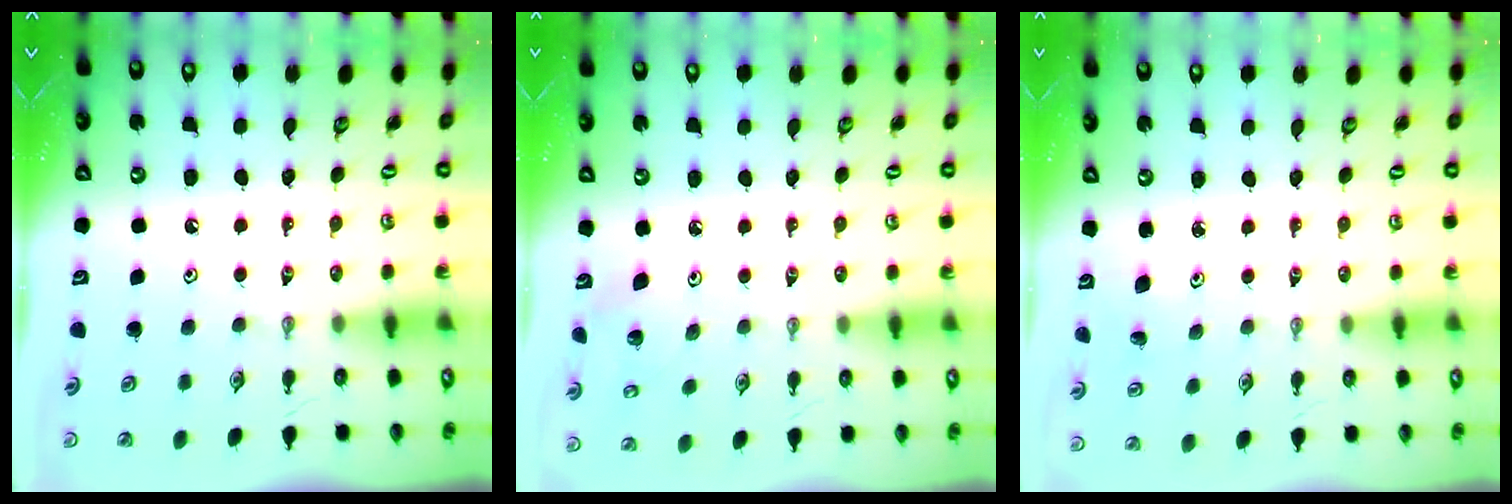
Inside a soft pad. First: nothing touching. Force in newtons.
{"total": 4.5, "press": 4.5, "slide": 0.4}
{"total": 3.6, "press": 3.5, "slide": 0.4}